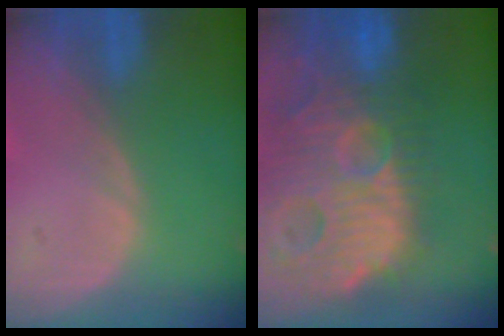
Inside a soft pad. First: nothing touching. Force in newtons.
{"total": 14.7, "press": 12.6, "slide": 7.6}